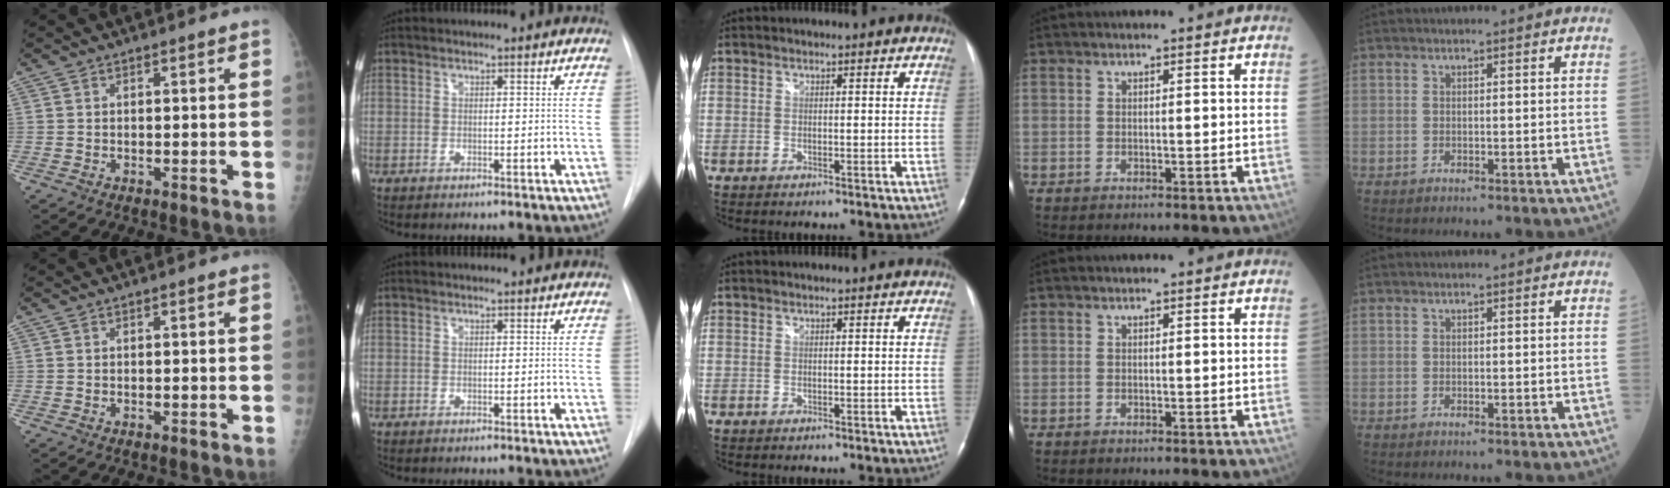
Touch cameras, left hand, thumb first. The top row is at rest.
{}